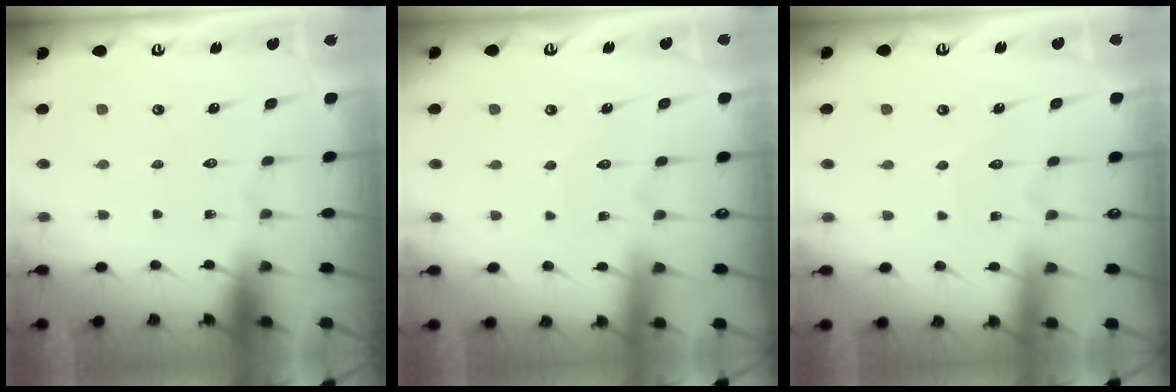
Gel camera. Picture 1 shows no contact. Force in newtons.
{"total": 2.8, "press": 2.8, "slide": 0.3}
{"total": 2.8, "press": 2.8, "slide": 0.3}